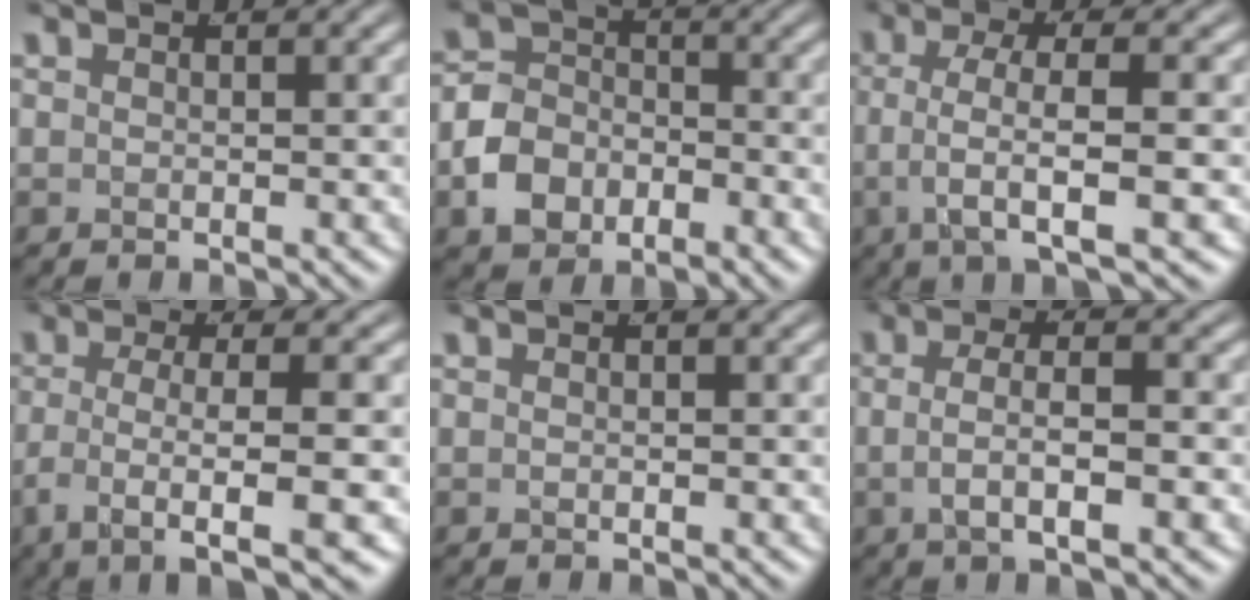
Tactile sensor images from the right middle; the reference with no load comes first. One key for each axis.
{"total": 5.3, "fx": -1.8, "fy": 4.3, "fz": 2.4, "tx": -0.032, "ty": -0.006, "tz": -0.034}
{"total": 5.4, "fx": -0.9, "fy": 1.8, "fz": 5.0, "tx": -0.097, "ty": -0.014, "tz": -0.013}
{"total": 7.3, "fx": -4.0, "fy": 1.9, "fz": 5.8, "tx": -0.105, "ty": -0.030, "tz": -0.050}
{"total": 0.0}
{"total": 3.9, "fx": -1.0, "fy": 1.5, "fz": 3.4, "tx": -0.056, "ty": -0.004, "tz": -0.017}